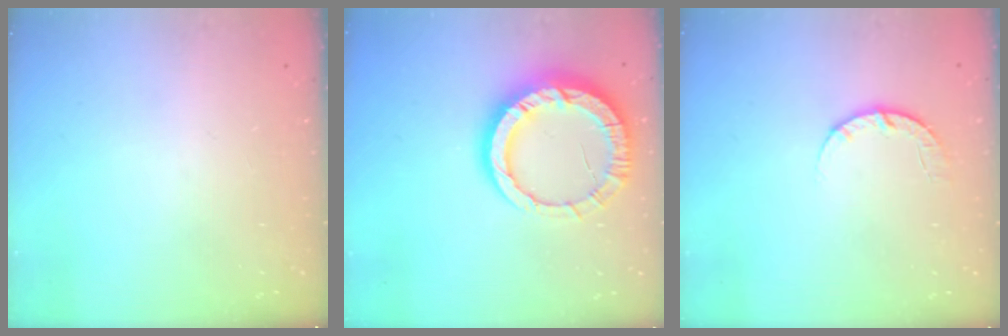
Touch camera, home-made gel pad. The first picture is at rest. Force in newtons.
{"total": 14.6, "press": 14.5, "slide": 1.4}
{"total": 4.6, "press": 4.5, "slide": 0.7}